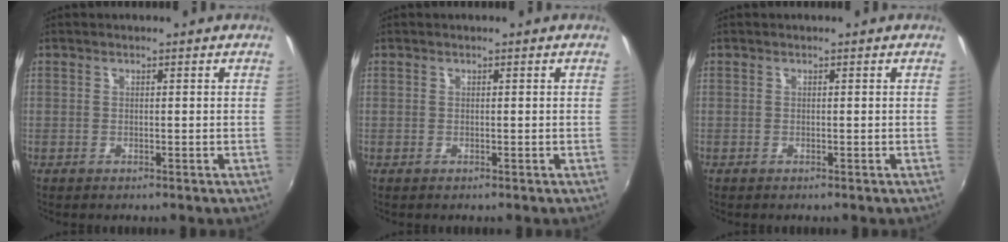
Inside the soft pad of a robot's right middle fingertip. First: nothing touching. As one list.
[{"total": 0.0}, {"total": 0.0}]